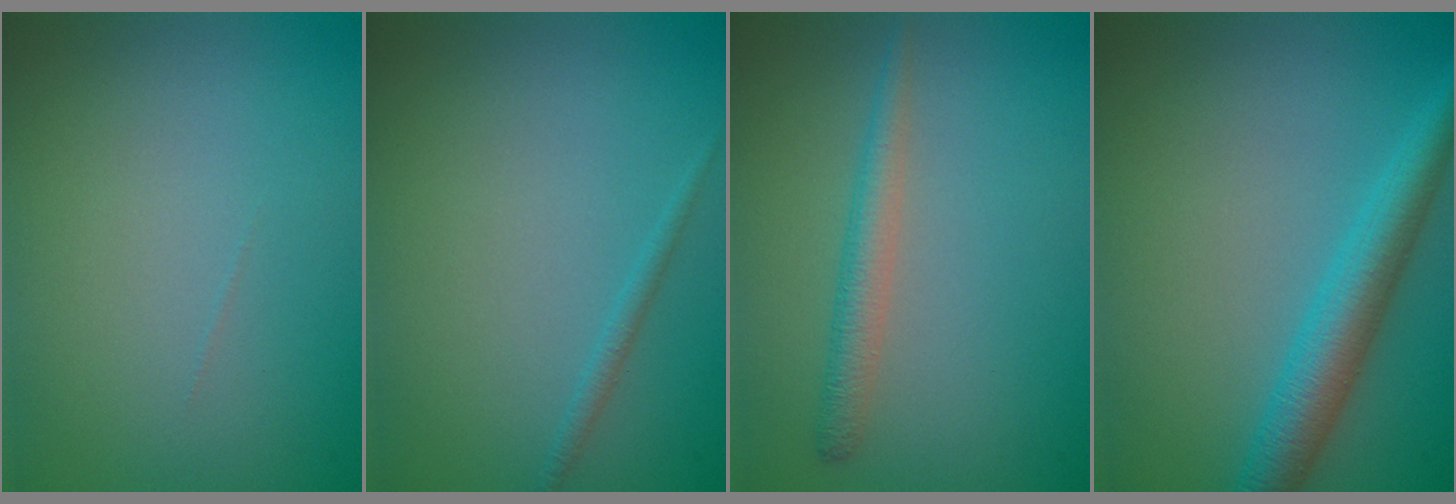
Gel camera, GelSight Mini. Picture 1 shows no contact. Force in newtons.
{"total": 0.9, "press": 0.9, "slide": 0.1}
{"total": 2.2, "press": 2.2, "slide": 0.1}
{"total": 4.9, "press": 4.9, "slide": 0.1}